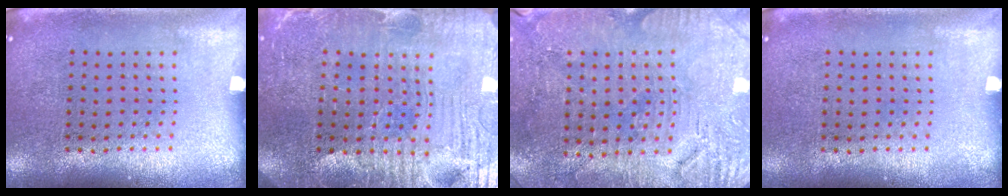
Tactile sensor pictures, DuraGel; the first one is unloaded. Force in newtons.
{"total": 4.1, "press": 4.0, "slide": 1.0}
{"total": 3.1, "press": 3.0, "slide": 0.6}
{"total": 0.0}